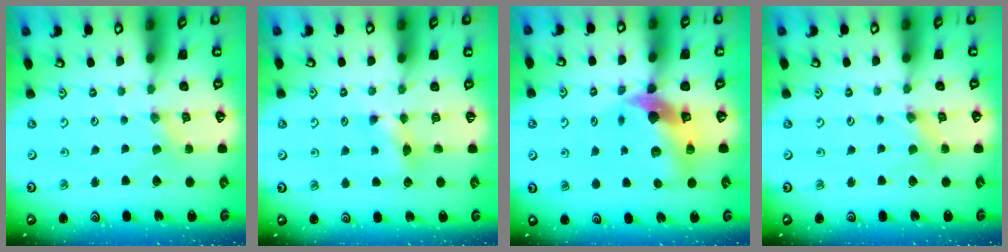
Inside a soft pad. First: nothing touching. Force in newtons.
{"total": 5.3, "press": 5.2, "slide": 0.9}
{"total": 10.9, "press": 10.8, "slide": 1.4}
{"total": 2.5, "press": 2.5, "slide": 0.3}